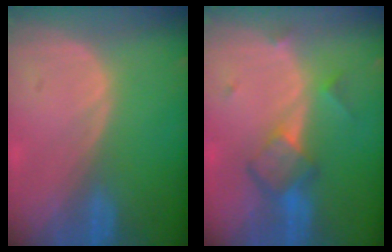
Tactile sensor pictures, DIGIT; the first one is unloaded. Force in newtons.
{"total": 6.0, "press": 5.2, "slide": 3.0}